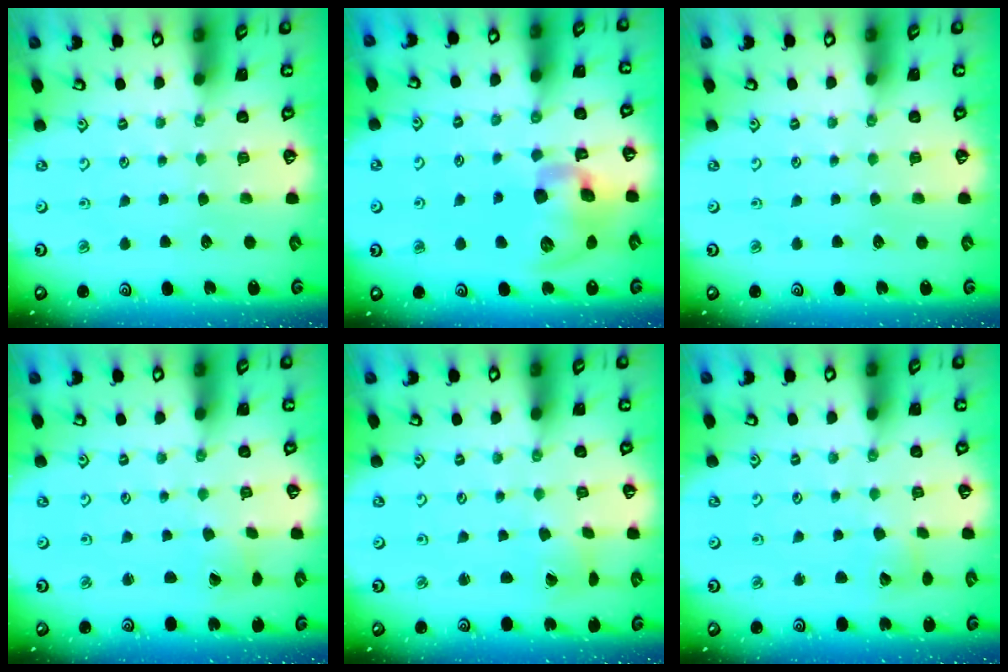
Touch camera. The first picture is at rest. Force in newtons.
{"total": 15.1, "press": 14.9, "slide": 2.3}
{"total": 0.0}
{"total": 2.1, "press": 2.1, "slide": 0.3}
{"total": 2.1, "press": 2.1, "slide": 0.2}
{"total": 3.0, "press": 3.0, "slide": 0.2}